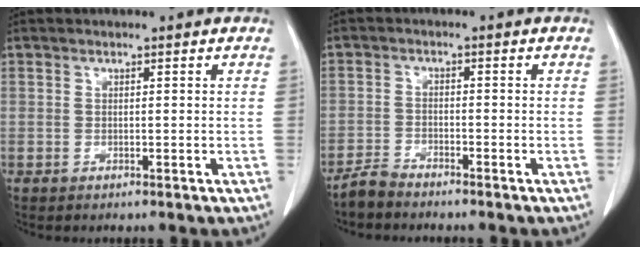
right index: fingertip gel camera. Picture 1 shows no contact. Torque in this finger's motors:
{"motor_torque": [0.18, -0.27, 0.07, 0.02]}